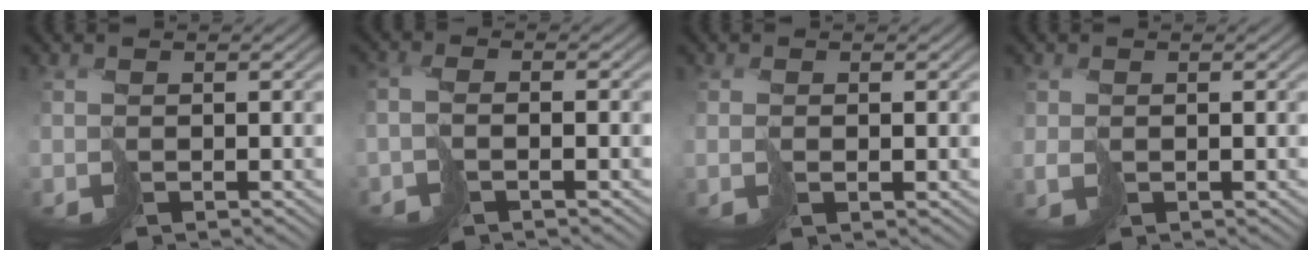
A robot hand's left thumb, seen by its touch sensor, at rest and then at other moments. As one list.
[{"total": 3.5, "force": [-1.5, 1.2, 3.0], "torque": [-0.059, -0.005, -0.032]}, {"total": 1.2, "force": [0.0, 0.3, 1.2], "torque": [-0.022, -0.002, 0.003]}, {"total": 1.0, "force": [0.3, 0.7, 0.6], "torque": [-0.018, -0.008, 0.012]}]